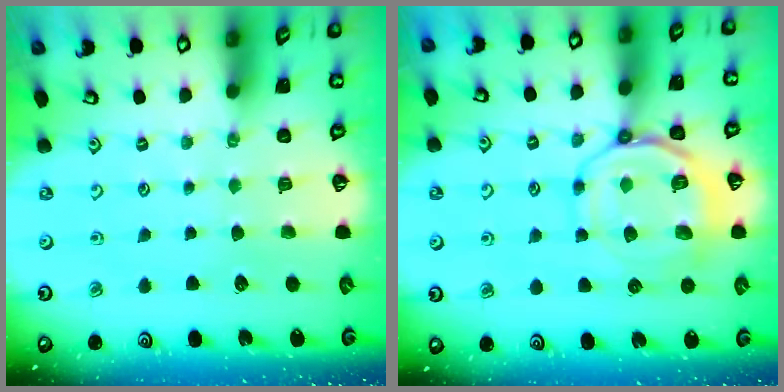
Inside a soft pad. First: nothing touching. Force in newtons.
{"total": 11.6, "press": 11.5, "slide": 1.7}